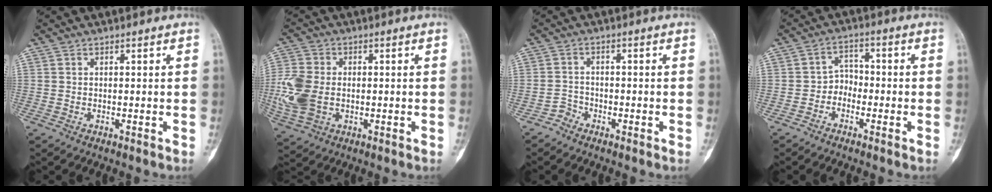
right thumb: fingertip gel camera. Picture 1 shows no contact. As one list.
[{"total": 10.8, "force": [-1.1, 7.4, 7.8], "torque": [-0.187, 0.002, -0.019]}, {"total": 2.1, "force": [-1.7, 1.2, -0.3], "torque": [0.012, 0.006, -0.036]}, {"total": 3.6, "force": [-1.9, 2.7, 1.3], "torque": [0.006, 0.023, -0.046]}]